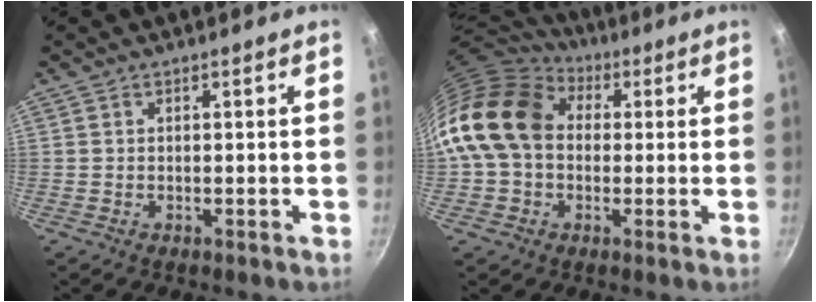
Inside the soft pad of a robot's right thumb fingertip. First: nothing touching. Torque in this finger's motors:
{"motor_torque": [1.96, 2.44, 0.45, -0.36, 0.42]}